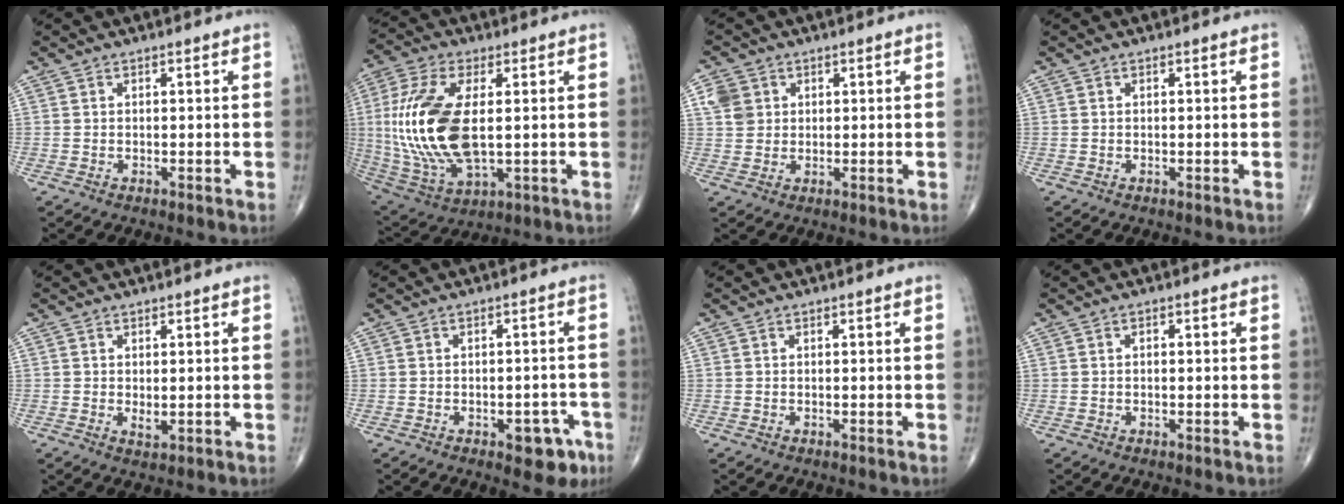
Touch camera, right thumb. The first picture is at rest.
{"total": 20.2, "force": [1.0, 9.6, 17.8], "torque": [-0.393, -0.012, 0.028]}
{"total": 4.3, "force": [1.5, 3.7, 1.6], "torque": [-0.017, 0.000, 0.030]}
{"total": 0.0}
{"total": 1.5, "force": [0.2, 0.8, 1.3], "torque": [-0.018, -0.006, 0.005]}
{"total": 6.1, "force": [-3.1, 3.3, 4.2], "torque": [-0.026, 0.021, -0.033]}
{"total": 0.0}
{"total": 0.9, "force": [0.2, 0.4, 0.8], "torque": [-0.018, 0.007, 0.003]}